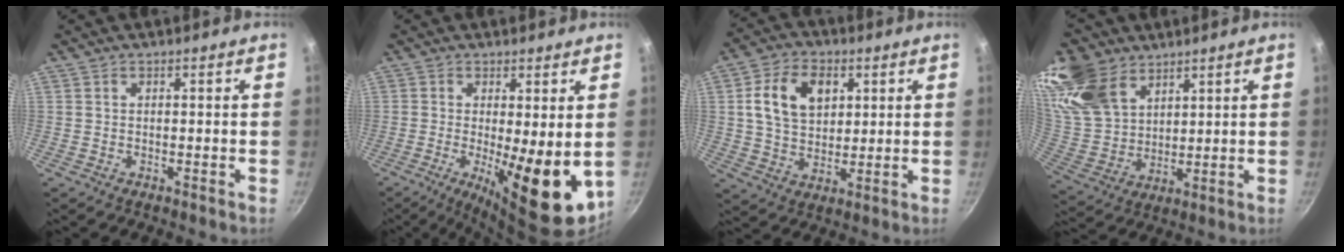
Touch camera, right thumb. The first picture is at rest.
{"total": 13.4, "force": [-1.3, 4.1, 12.7], "torque": [-0.172, -0.020, -0.009]}
{"total": 11.8, "force": [3.2, 8.3, 7.7], "torque": [-0.118, -0.002, 0.053]}
{"total": 18.1, "force": [11.5, 11.5, 7.9], "torque": [-0.165, -0.023, 0.238]}